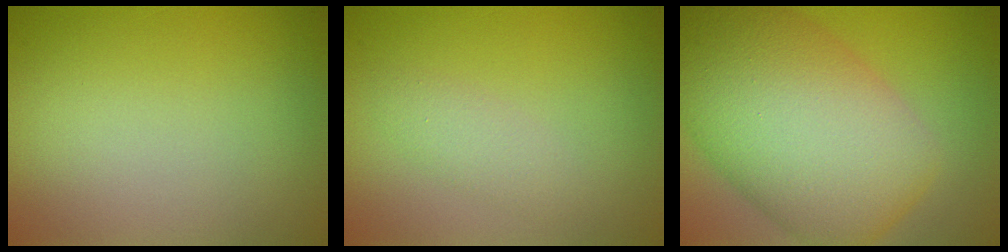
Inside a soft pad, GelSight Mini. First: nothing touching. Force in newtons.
{"total": 1.6, "press": 1.6, "slide": 0.1}
{"total": 14.7, "press": 14.7, "slide": 0.4}